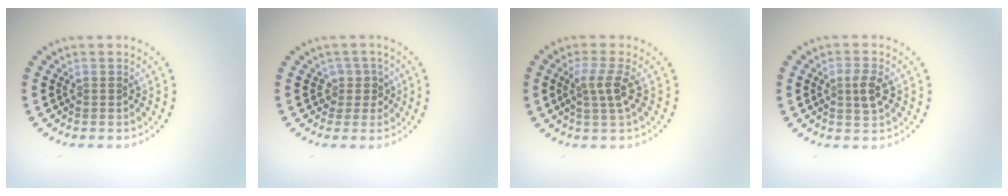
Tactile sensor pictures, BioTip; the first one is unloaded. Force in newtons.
{"total": 1.9, "press": 1.5, "slide": 1.1}
{"total": 2.5, "press": 2.0, "slide": 1.5}
{"total": 2.2, "press": 2.1, "slide": 0.3}